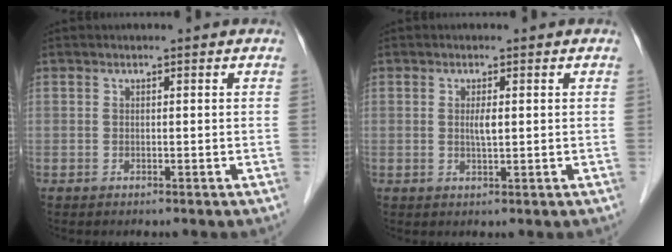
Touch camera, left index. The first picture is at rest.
{"total": 1.6, "force": [0.2, 0.2, 1.6], "torque": [-0.033, -0.003, 0.004]}